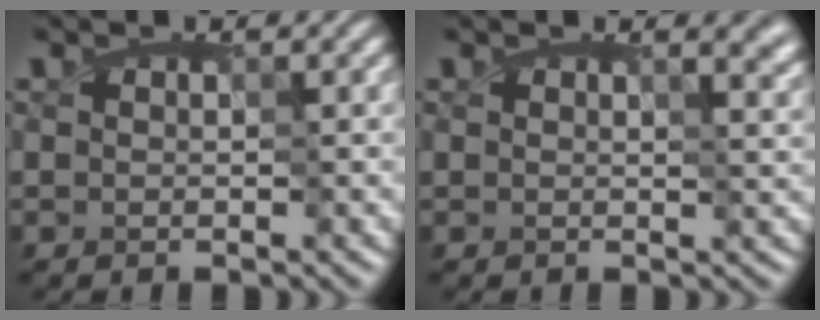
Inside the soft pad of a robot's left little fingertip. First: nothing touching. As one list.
[{"total": 5.3, "force": [3.5, 2.3, 3.1], "torque": [-0.046, 0.019, 0.035]}]